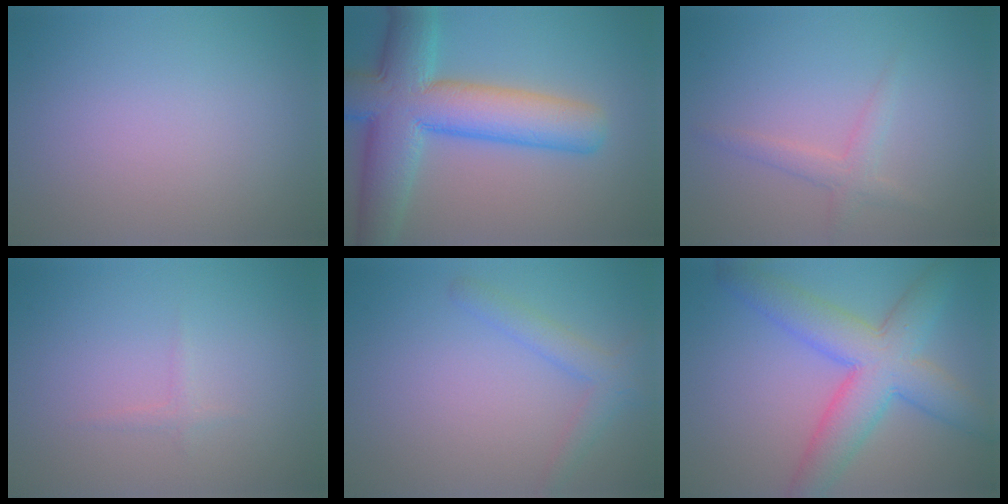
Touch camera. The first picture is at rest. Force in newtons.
{"total": 11.0, "press": 11.0, "slide": 0.5}
{"total": 1.8, "press": 1.8, "slide": 0.0}
{"total": 0.7, "press": 0.7, "slide": 0.0}
{"total": 2.5, "press": 2.5, "slide": 0.2}
{"total": 8.0, "press": 8.0, "slide": 0.2}